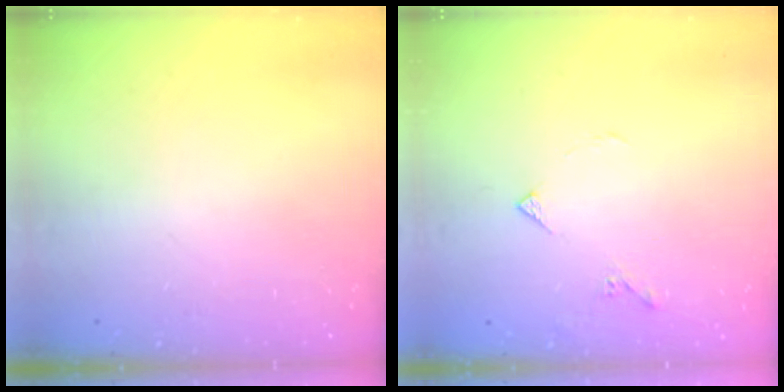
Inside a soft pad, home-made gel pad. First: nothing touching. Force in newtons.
{"total": 4.2, "press": 4.1, "slide": 0.8}